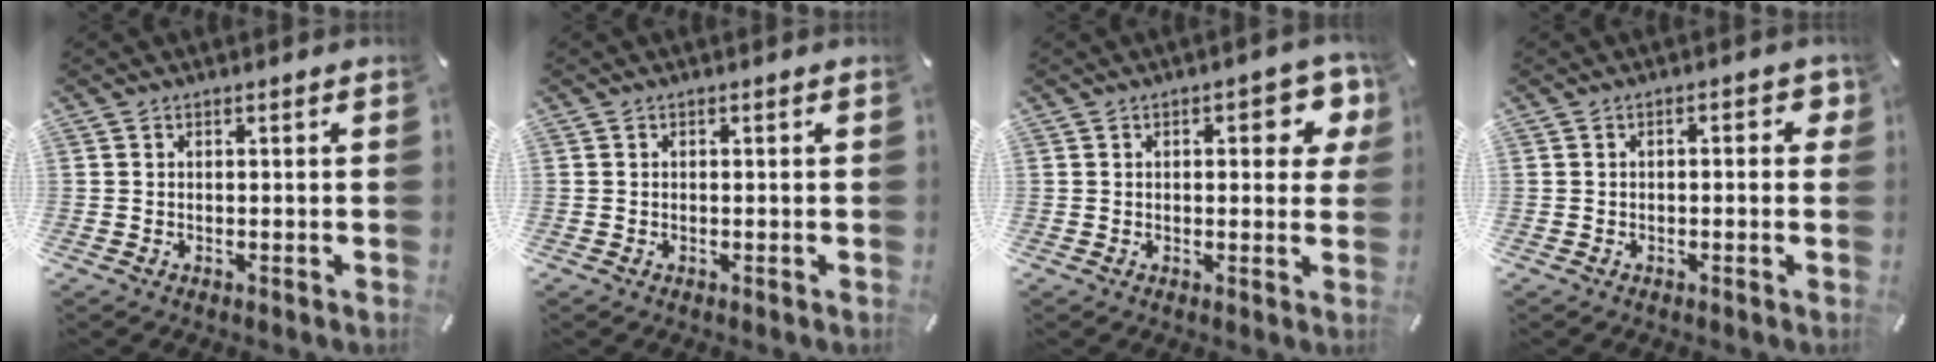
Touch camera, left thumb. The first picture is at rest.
{"total": 0.0}
{"total": 7.7, "force": [2.2, 3.4, 6.5], "torque": [-0.079, -0.007, 0.029]}
{"total": 2.8, "force": [-0.5, 1.3, 2.4], "torque": [-0.036, 0.007, -0.013]}